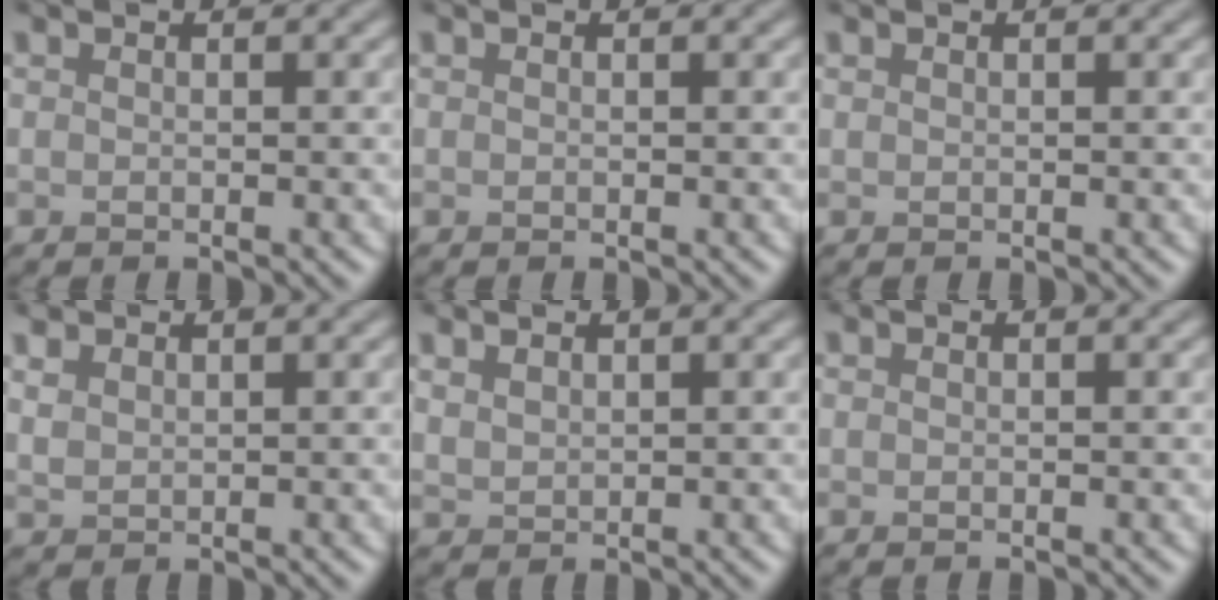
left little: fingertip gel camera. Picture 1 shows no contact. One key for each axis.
{"total": 0.0}
{"total": 0.0}
{"total": 1.8, "fx": 1.4, "fy": 0.9, "fz": 0.8, "tx": -0.021, "ty": 0.004, "tz": 0.034}
{"total": 1.5, "fx": 1.2, "fy": 0.7, "fz": 0.6, "tx": -0.018, "ty": 0.001, "tz": 0.030}
{"total": 0.0}